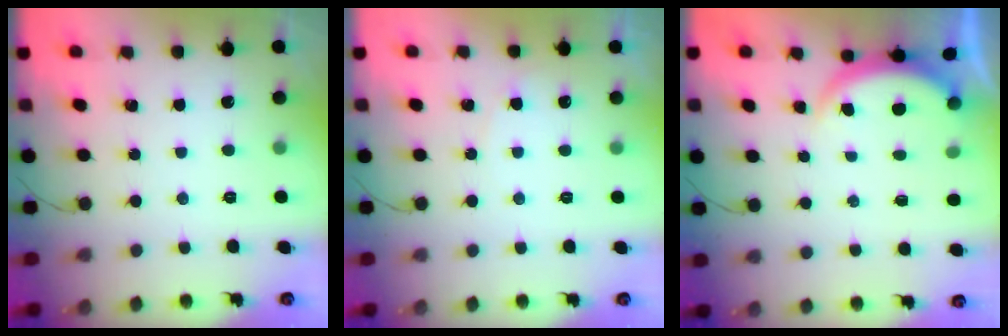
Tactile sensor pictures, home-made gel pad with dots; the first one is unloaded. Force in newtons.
{"total": 2.7, "press": 2.7, "slide": 0.2}
{"total": 4.6, "press": 4.6, "slide": 0.4}